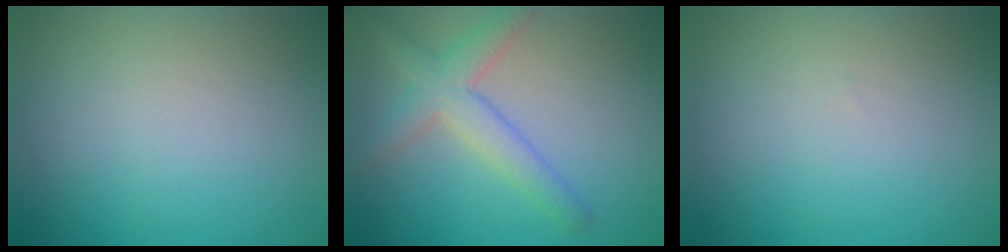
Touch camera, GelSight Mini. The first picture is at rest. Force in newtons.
{"total": 3.9, "press": 3.9, "slide": 0.2}
{"total": 0.0}